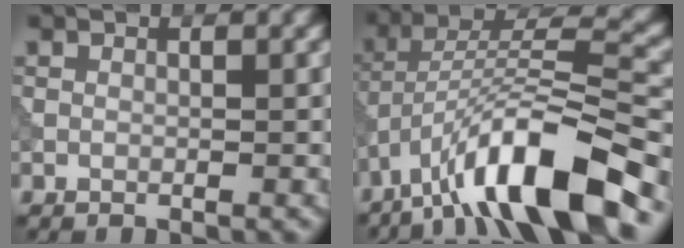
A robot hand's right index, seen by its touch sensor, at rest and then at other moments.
{"total": 11.9, "force": [-7.4, 2.9, 8.8], "torque": [-0.140, 0.019, -0.134]}